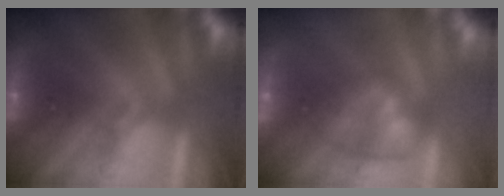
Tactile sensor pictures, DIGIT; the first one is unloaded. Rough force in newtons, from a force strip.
{"total": 7.7}